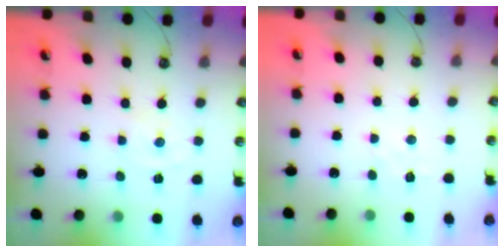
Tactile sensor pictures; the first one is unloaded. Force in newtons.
{"total": 2.8, "press": 2.8, "slide": 0.4}